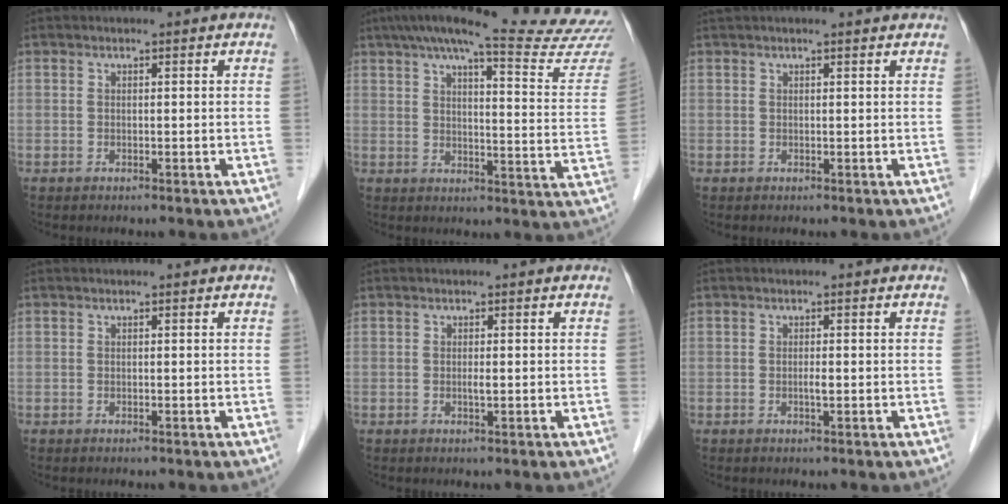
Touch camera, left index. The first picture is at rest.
{"total": 23.2, "force": [21.2, -0.3, 9.4], "torque": [-0.137, -0.064, 0.257]}
{"total": 3.6, "force": [3.3, 0.4, 1.4], "torque": [-0.019, 0.033, 0.041]}
{"total": 0.0}
{"total": 0.6, "force": [0.0, 0.0, 0.6], "torque": [-0.015, -0.002, -0.001]}
{"total": 0.8, "force": [-0.2, 0.1, 0.8], "torque": [-0.016, -0.001, -0.004]}